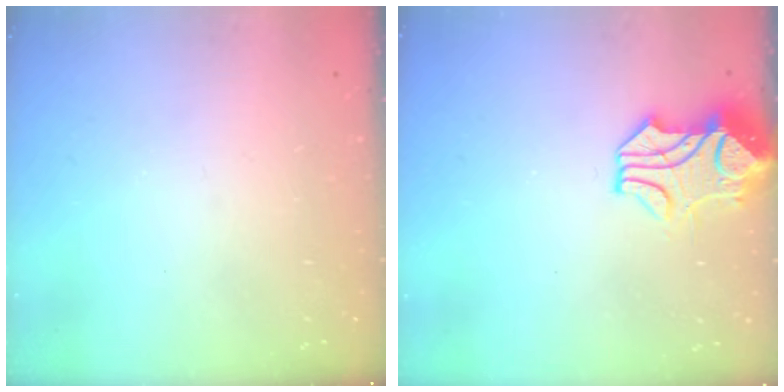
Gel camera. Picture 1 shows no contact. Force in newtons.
{"total": 2.0, "press": 1.8, "slide": 1.0}